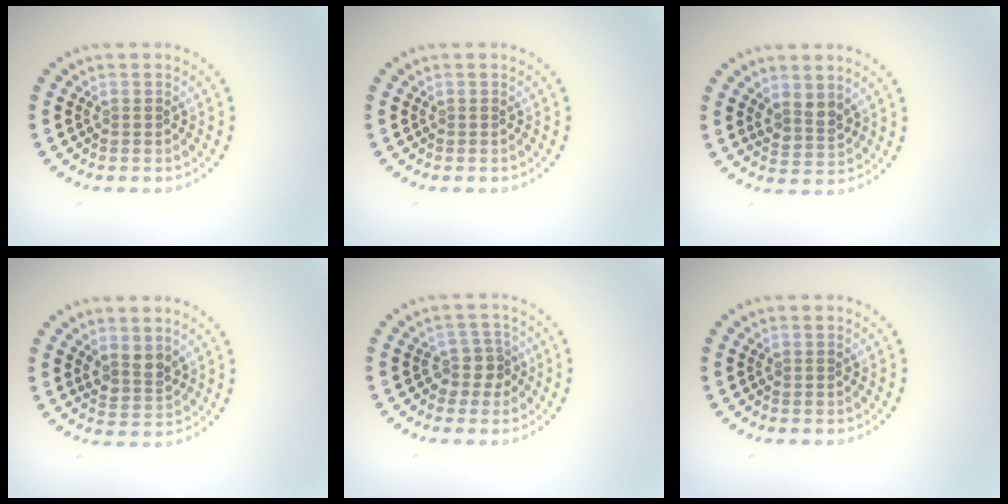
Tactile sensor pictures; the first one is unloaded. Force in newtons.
{"total": 0.0}
{"total": 2.1, "press": 1.8, "slide": 1.1}
{"total": 2.1, "press": 1.8, "slide": 1.1}
{"total": 2.3, "press": 1.8, "slide": 1.4}
{"total": 0.0}